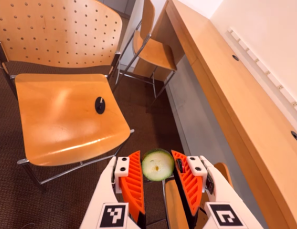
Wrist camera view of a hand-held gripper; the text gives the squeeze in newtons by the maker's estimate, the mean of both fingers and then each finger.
{"total": 7.8, "left": 7.5, "right": 8.2}